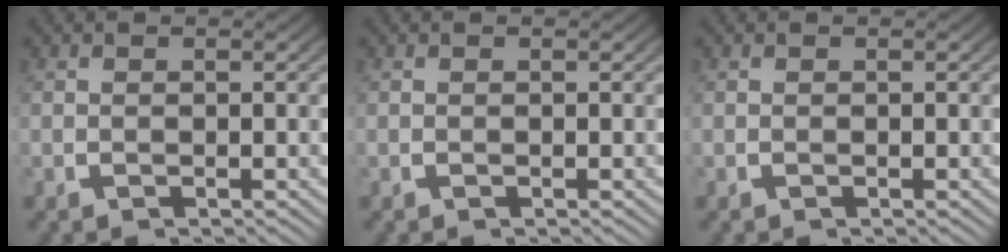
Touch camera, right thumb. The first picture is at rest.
{"total": 0.0}
{"total": 0.0}